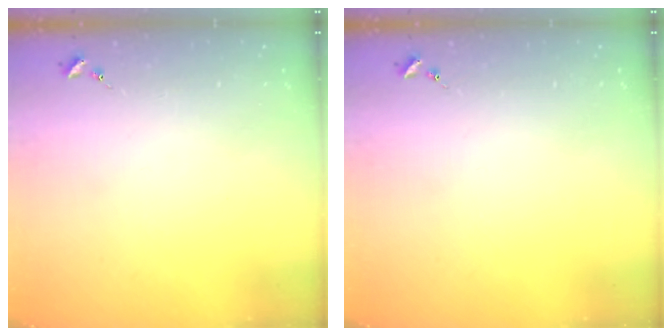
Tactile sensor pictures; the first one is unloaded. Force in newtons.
{"total": 0.0}